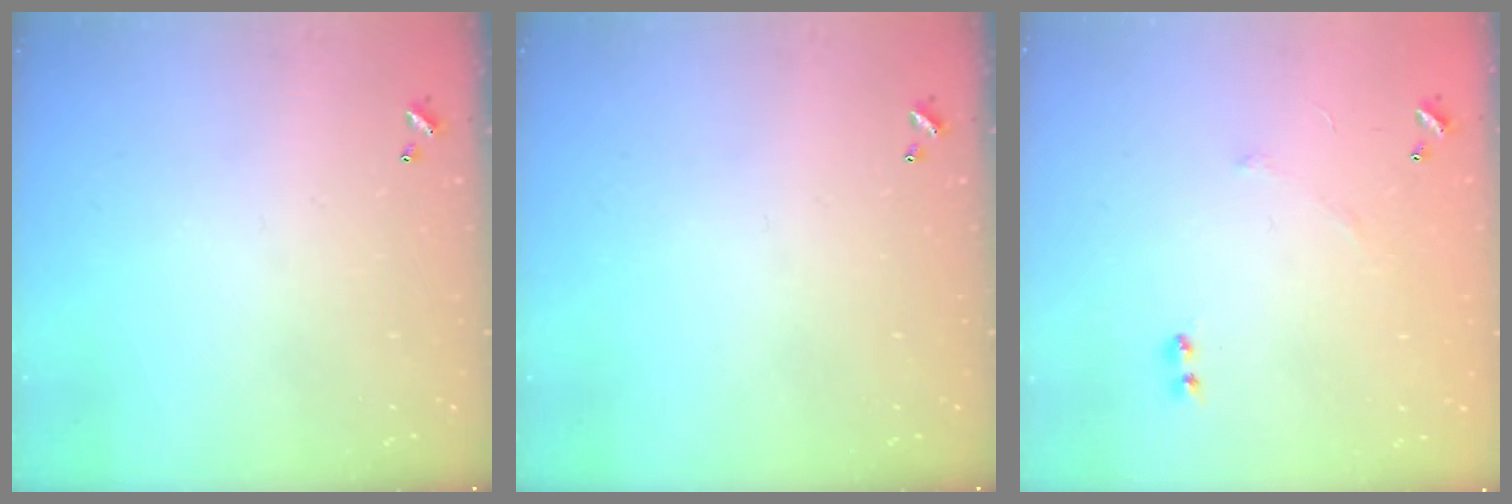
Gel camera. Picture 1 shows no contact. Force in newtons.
{"total": 0.0}
{"total": 5.7, "press": 5.6, "slide": 0.8}